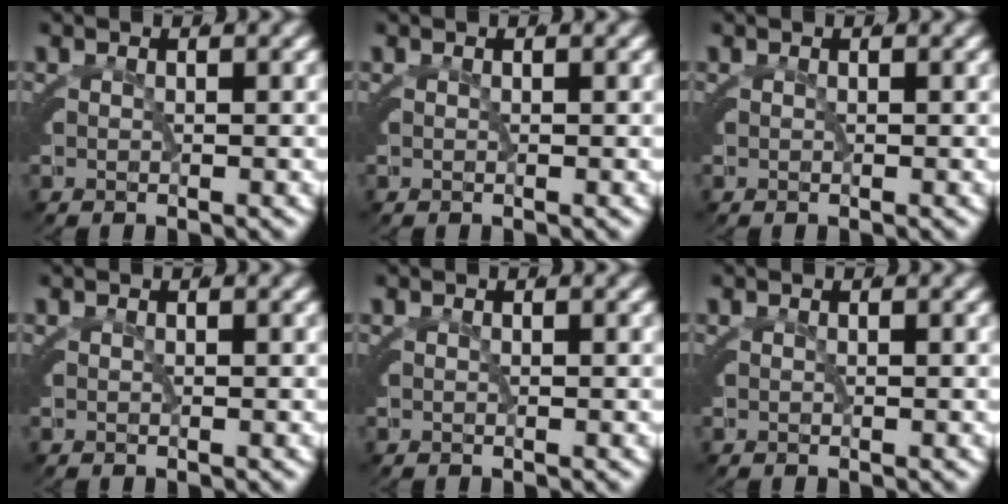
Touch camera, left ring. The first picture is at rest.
{"total": 0.0}
{"total": 0.0}
{"total": 0.0}
{"total": 0.0}
{"total": 0.0}